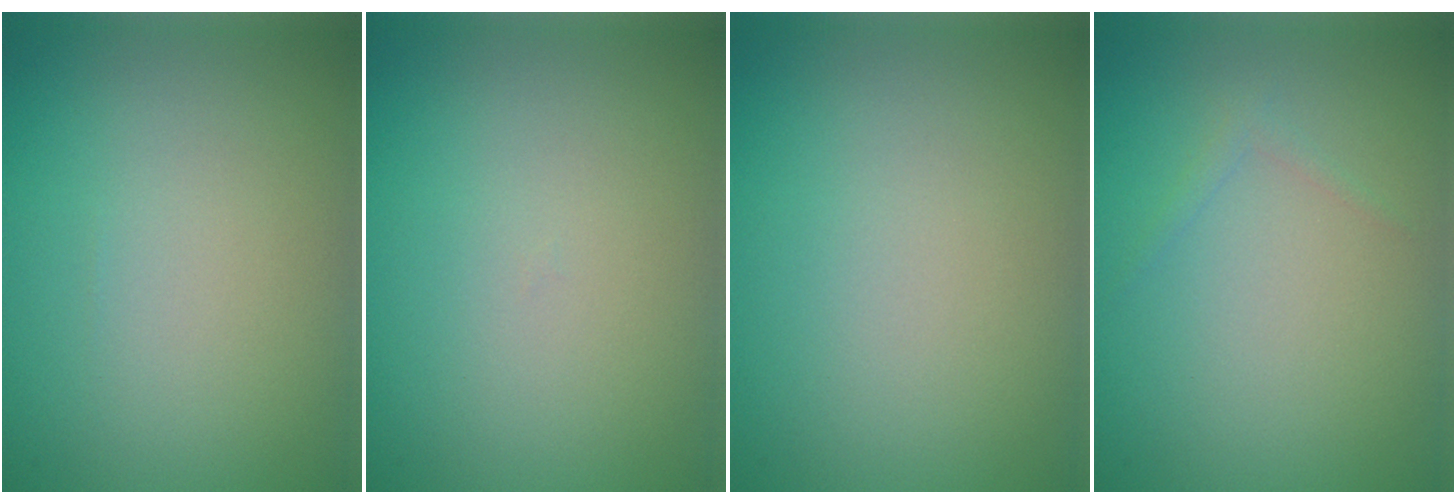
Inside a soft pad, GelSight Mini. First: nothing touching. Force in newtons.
{"total": 0.0}
{"total": 0.0}
{"total": 0.7, "press": 0.7, "slide": 0.1}